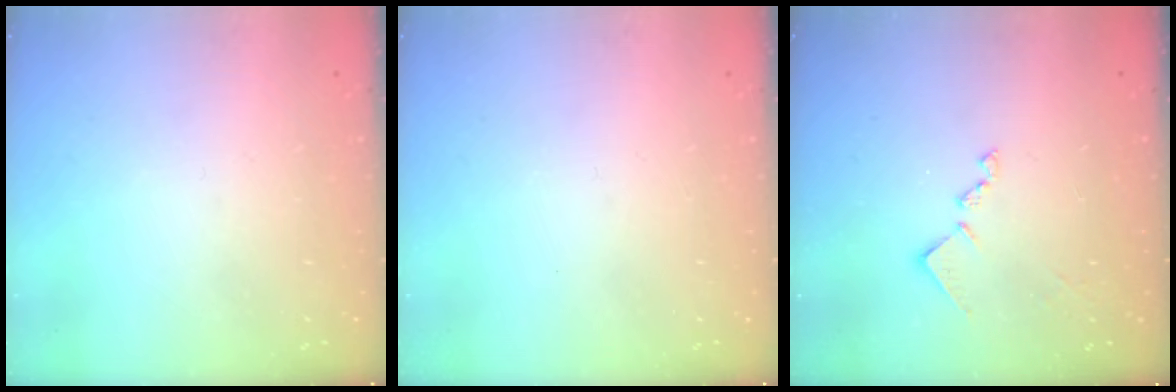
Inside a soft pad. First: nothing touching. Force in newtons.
{"total": 0.0}
{"total": 9.9, "press": 9.9, "slide": 0.5}